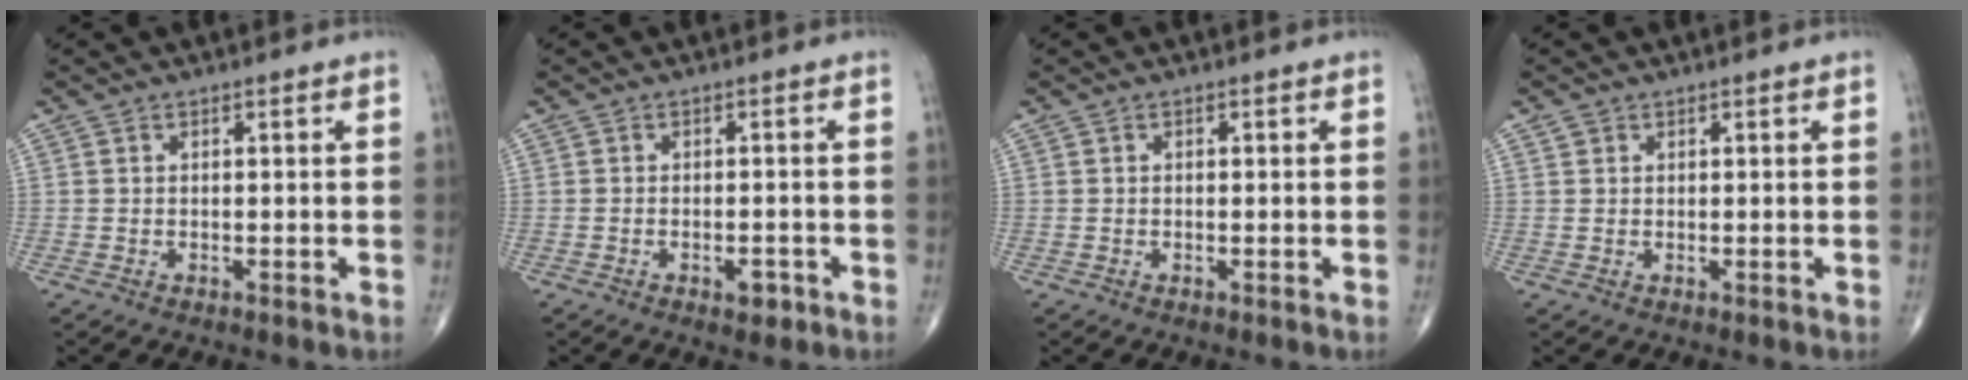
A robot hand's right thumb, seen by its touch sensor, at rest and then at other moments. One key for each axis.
{"total": 2.5, "fx": -1.3, "fy": 1.3, "fz": 1.8, "tx": -0.020, "ty": 0.007, "tz": -0.015}
{"total": 0.0}
{"total": 0.9, "fx": 0.5, "fy": 0.8, "fz": 0.2, "tx": 0.005, "ty": -0.001, "tz": 0.006}